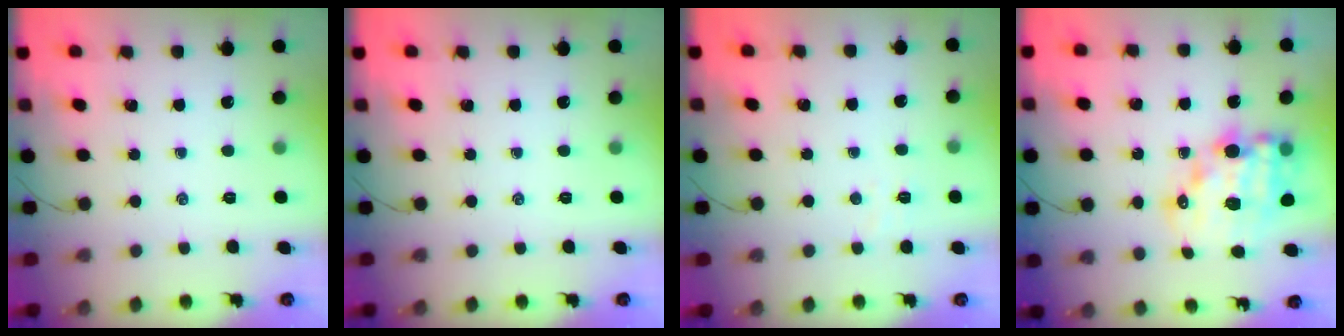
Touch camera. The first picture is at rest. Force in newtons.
{"total": 0.0}
{"total": 2.5, "press": 2.4, "slide": 0.8}
{"total": 15.4, "press": 15.1, "slide": 3.4}